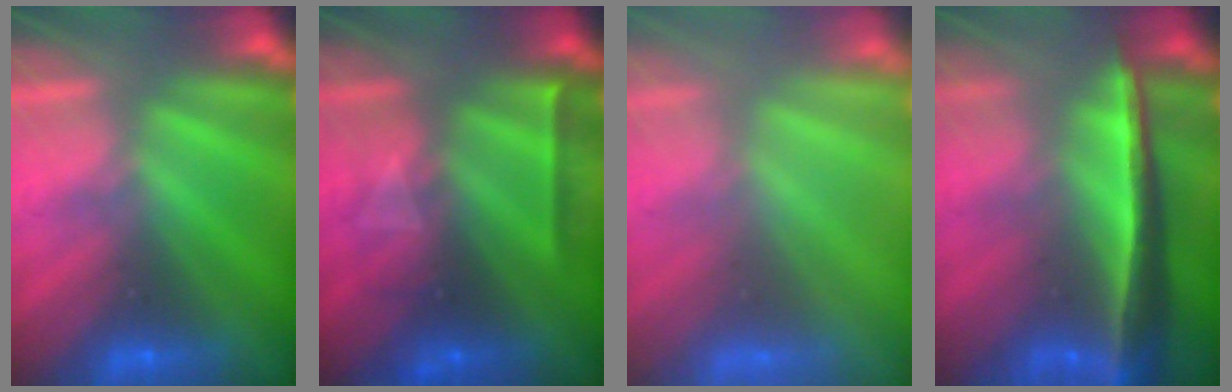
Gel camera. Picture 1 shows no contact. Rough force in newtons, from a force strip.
{"total": 2.3}
{"total": 5.8}
{"total": 8.4}